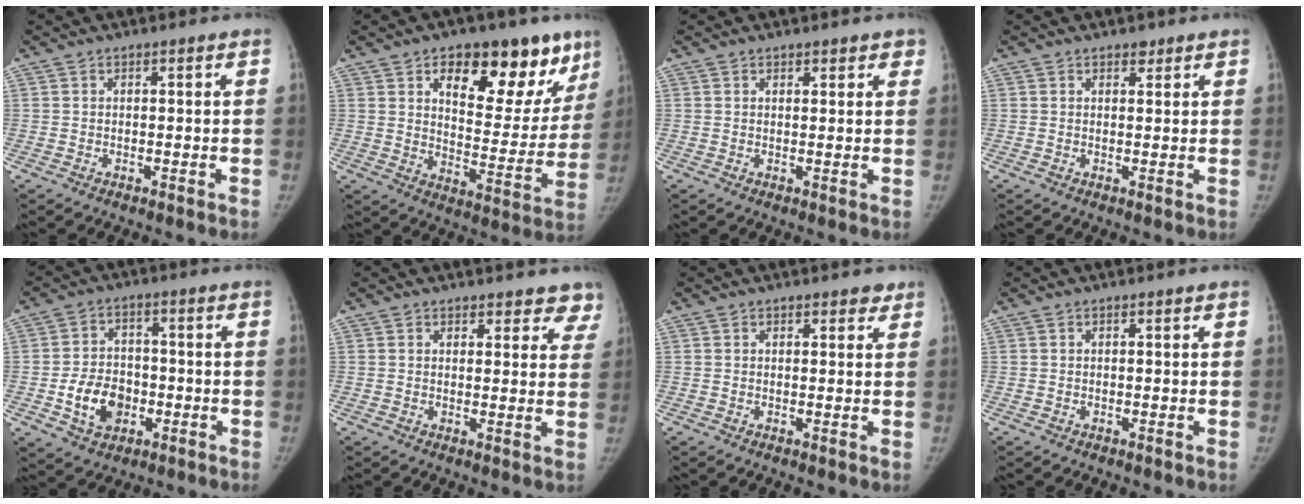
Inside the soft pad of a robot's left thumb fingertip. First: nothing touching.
{"total": 21.5, "force": [11.6, 10.5, 14.7], "torque": [-0.135, -0.043, 0.167]}
{"total": 2.4, "force": [1.8, 1.2, 1.0], "torque": [0.011, -0.006, 0.018]}
{"total": 1.4, "force": [1.0, 0.7, 0.5], "torque": [0.000, -0.007, 0.014]}
{"total": 9.4, "force": [-2.6, 7.1, 5.6], "torque": [-0.074, 0.015, -0.043]}
{"total": 6.5, "force": [5.6, 2.9, 1.2], "torque": [0.041, -0.023, 0.049]}
{"total": 1.9, "force": [1.4, 1.0, 0.7], "torque": [0.006, -0.007, 0.013]}
{"total": 0.0}